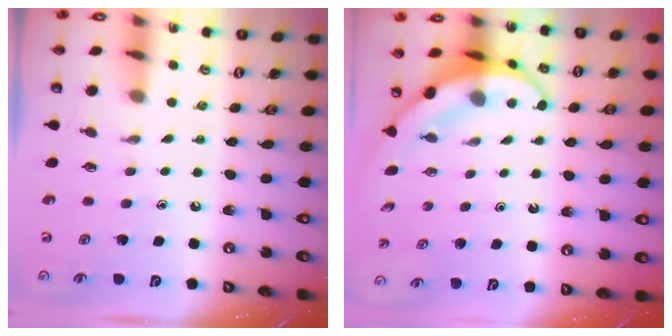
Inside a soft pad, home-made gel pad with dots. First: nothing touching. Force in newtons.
{"total": 4.1, "press": 4.1, "slide": 0.3}